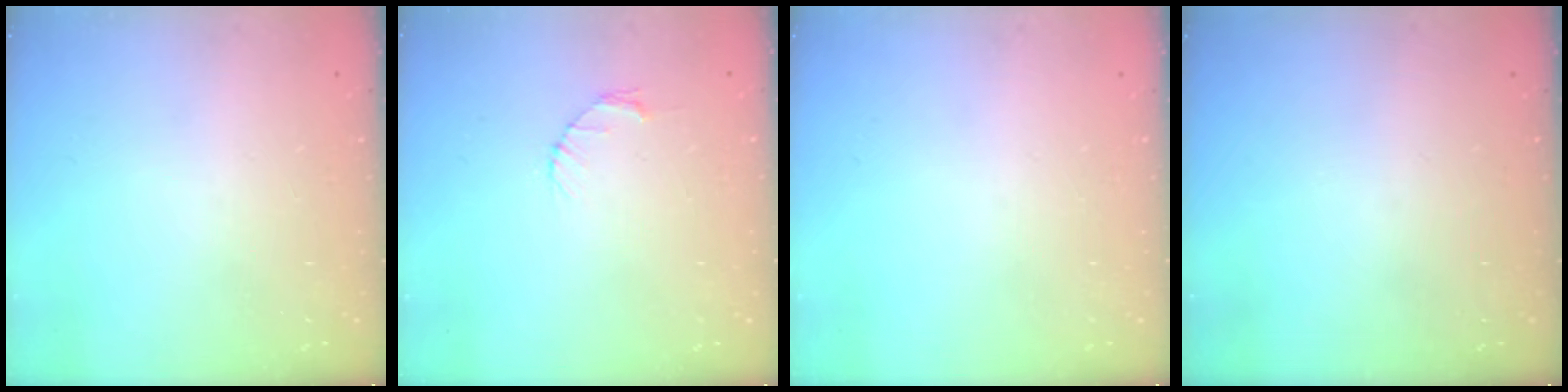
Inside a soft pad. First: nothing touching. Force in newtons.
{"total": 2.7, "press": 2.7, "slide": 0.4}
{"total": 0.0}
{"total": 0.0}